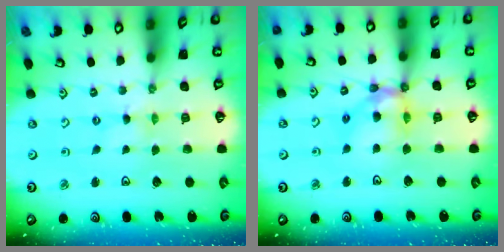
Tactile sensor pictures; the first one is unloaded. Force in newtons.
{"total": 13.5, "press": 13.5, "slide": 1.2}